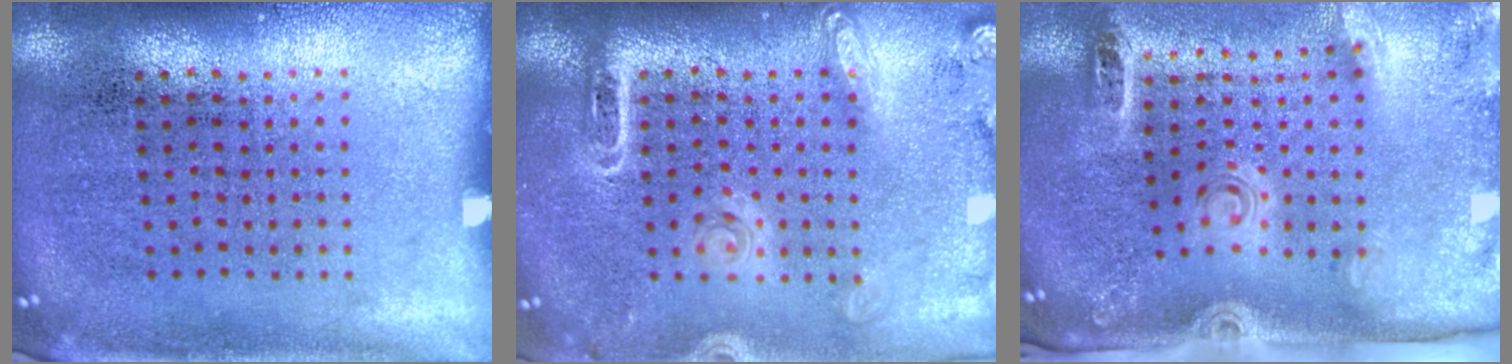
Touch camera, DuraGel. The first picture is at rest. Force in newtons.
{"total": 1.9, "press": 1.7, "slide": 0.9}
{"total": 2.9, "press": 2.0, "slide": 2.1}